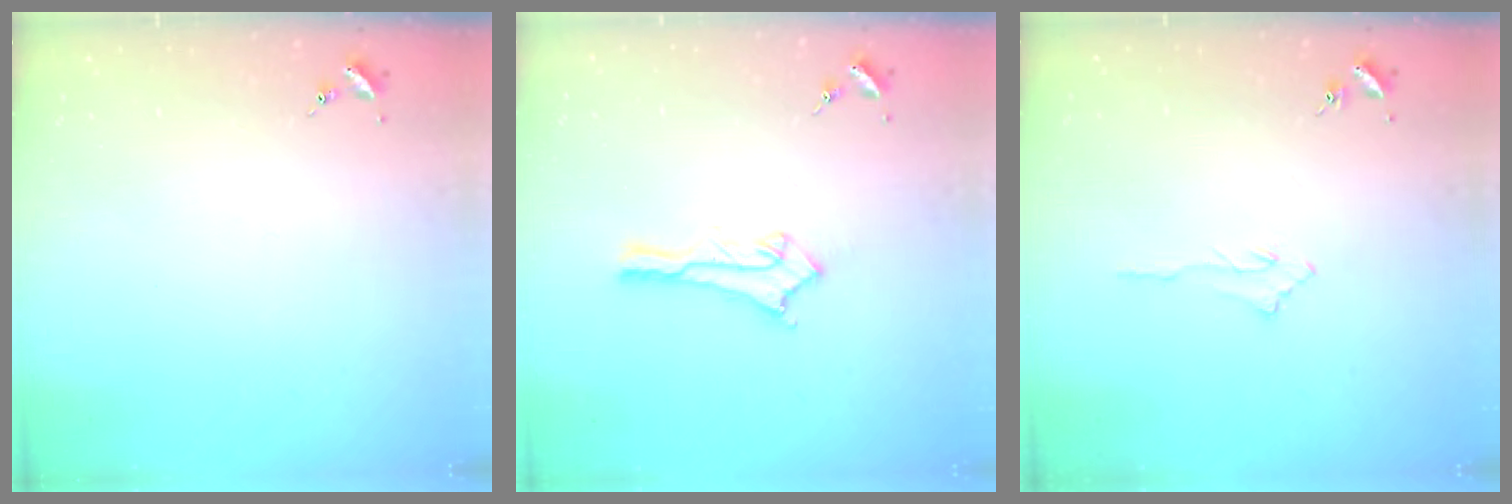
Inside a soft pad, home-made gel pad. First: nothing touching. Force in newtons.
{"total": 12.5, "press": 12.5, "slide": 1.2}
{"total": 2.9, "press": 2.9, "slide": 0.4}